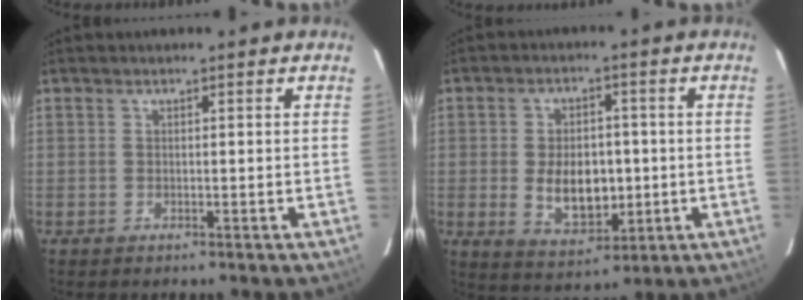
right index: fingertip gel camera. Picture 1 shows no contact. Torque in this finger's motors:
{"motor_torque": [0.29, -0.11, 0.32, 0.05]}